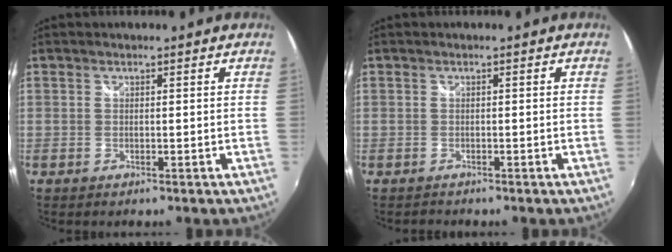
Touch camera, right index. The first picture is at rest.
{"total": 1.1, "force": [-1.1, 0.0, 0.0], "torque": [-0.005, -0.004, -0.016]}